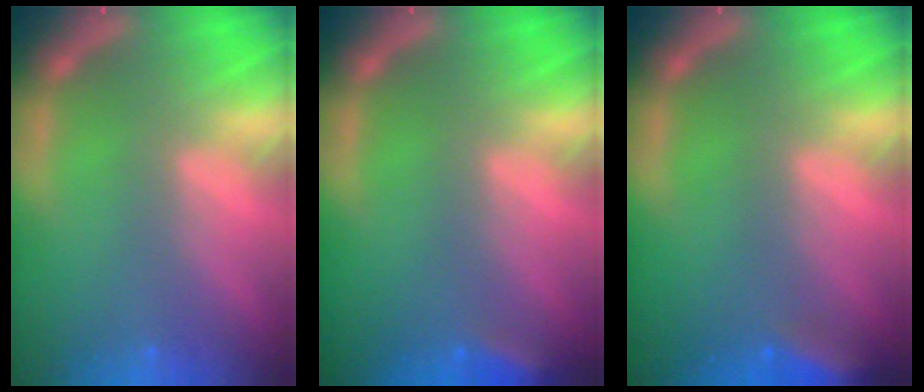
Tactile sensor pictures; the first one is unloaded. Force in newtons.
{"total": 2.4}
{"total": 4.0}